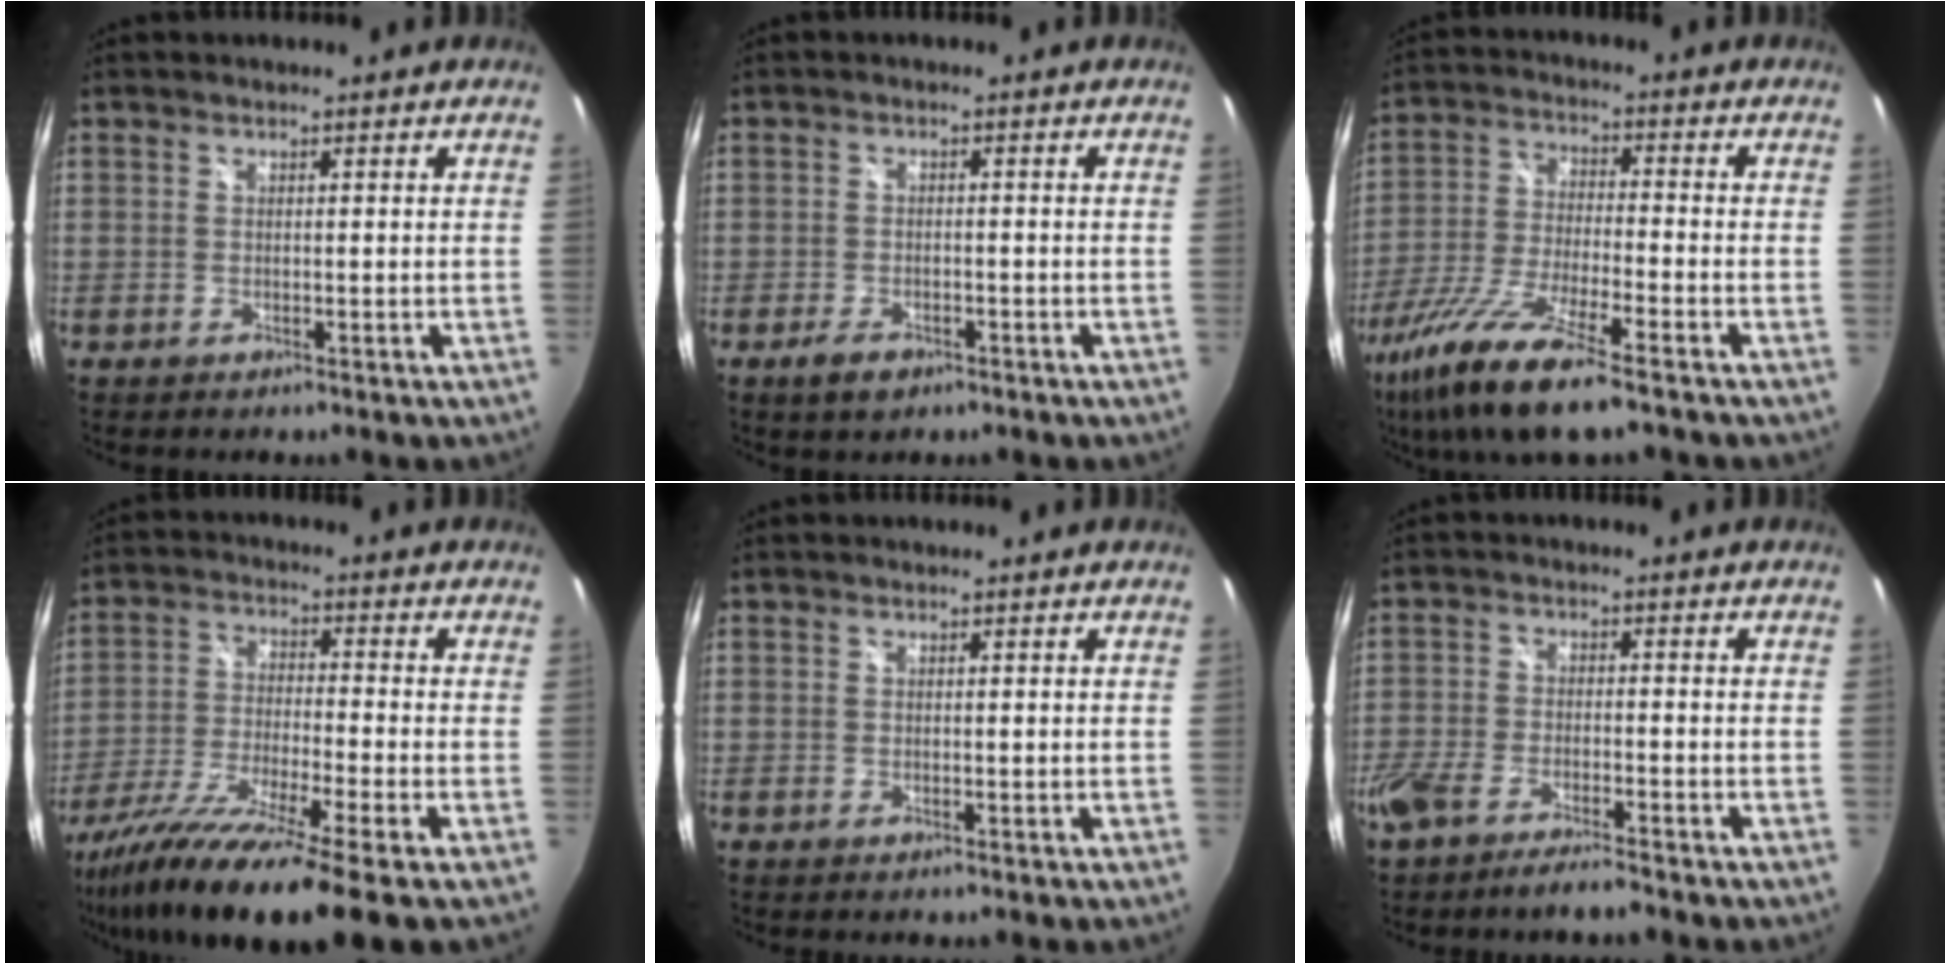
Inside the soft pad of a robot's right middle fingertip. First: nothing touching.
{"total": 3.7, "force": [-2.4, 2.0, 2.1], "torque": [-0.050, -0.007, -0.042]}
{"total": 16.4, "force": [-11.1, 2.4, 11.8], "torque": [-0.247, -0.046, -0.209]}
{"total": 17.7, "force": [-13.1, 0.1, 11.9], "torque": [-0.239, -0.057, -0.233]}
{"total": 0.0}
{"total": 7.8, "force": [-6.2, 1.9, 4.4], "torque": [-0.112, -0.023, -0.119]}